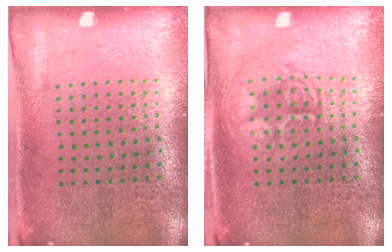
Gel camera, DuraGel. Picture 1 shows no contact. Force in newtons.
{"total": 2.7, "press": 2.7, "slide": 0.3}